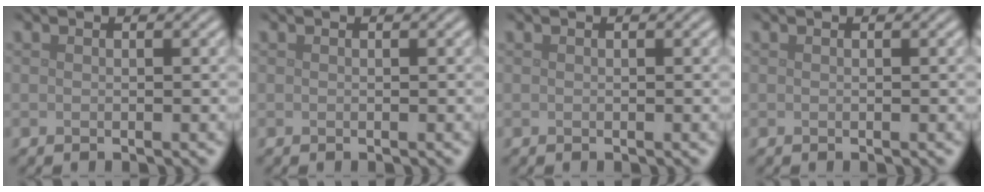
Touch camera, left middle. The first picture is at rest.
{"total": 0.0}
{"total": 0.0}
{"total": 0.0}